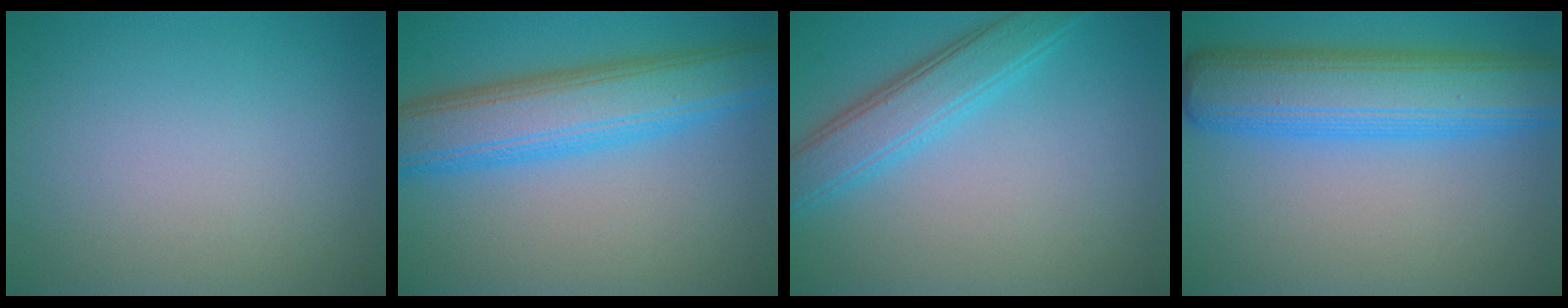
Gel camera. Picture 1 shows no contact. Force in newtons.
{"total": 7.8, "press": 7.8, "slide": 0.1}
{"total": 4.4, "press": 4.4, "slide": 0.1}
{"total": 9.1, "press": 9.1, "slide": 0.2}